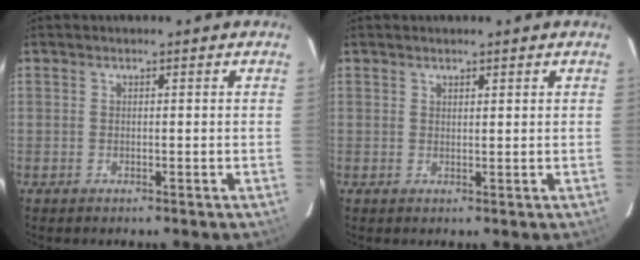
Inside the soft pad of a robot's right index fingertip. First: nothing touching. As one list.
[{"total": 1.1, "force": [1.0, 0.3, 0.4], "torque": [-0.008, 0.001, 0.017]}]